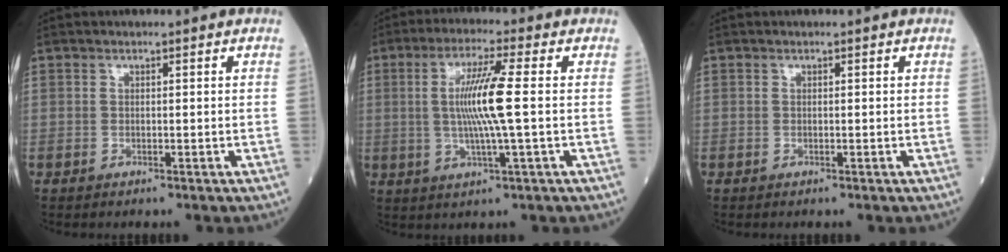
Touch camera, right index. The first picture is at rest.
{"total": 8.9, "force": [0.4, -0.7, 8.9], "torque": [-0.177, -0.002, 0.006]}
{"total": 0.0}